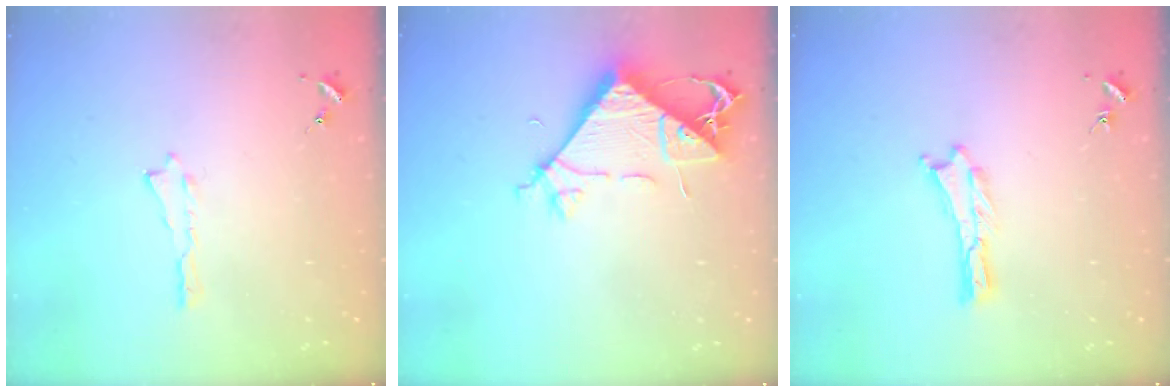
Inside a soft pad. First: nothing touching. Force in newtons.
{"total": 7.8, "press": 7.7, "slide": 1.2}
{"total": 0.0}